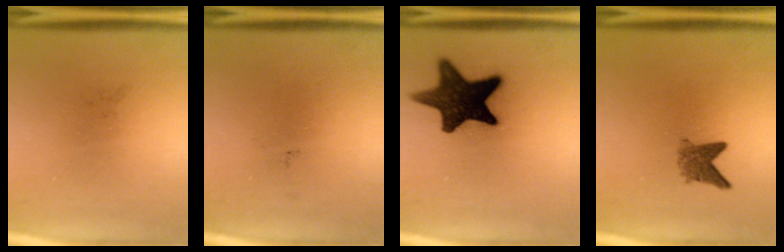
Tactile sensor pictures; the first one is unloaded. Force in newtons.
{"total": 0.0}
{"total": 15.9}
{"total": 3.0}